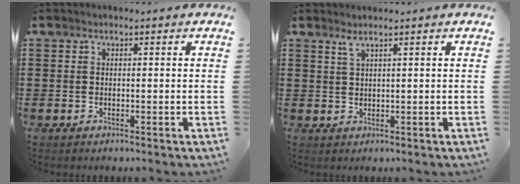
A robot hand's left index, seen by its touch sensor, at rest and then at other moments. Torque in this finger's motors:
{"motor_torque": [-0.01, -0.03, -0.12, -0.03]}